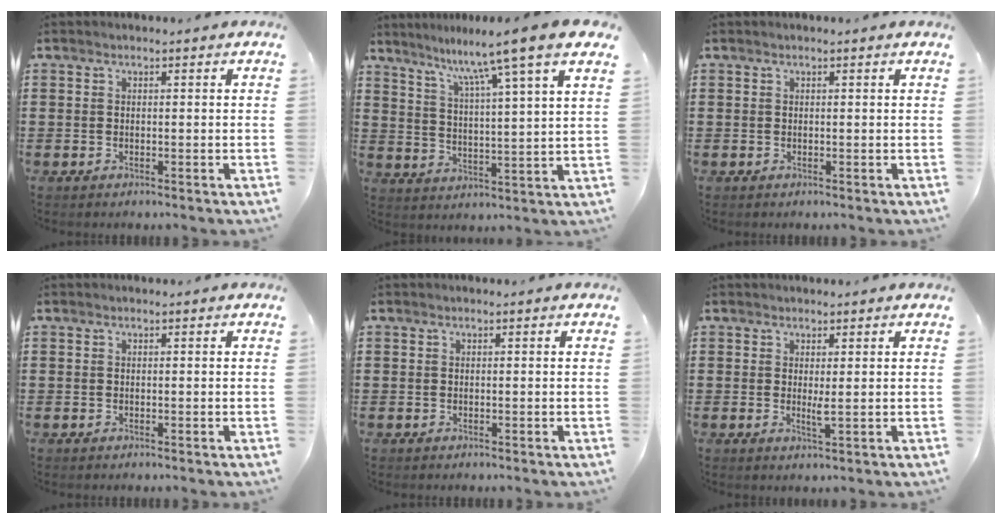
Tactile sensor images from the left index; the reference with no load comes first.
{"total": 8.3, "force": [6.6, -1.2, 5.0], "torque": [-0.115, -0.043, 0.098]}
{"total": 0.0}
{"total": 0.0}
{"total": 0.0}
{"total": 1.8, "force": [0.5, 0.1, 1.8], "torque": [-0.036, -0.003, 0.008]}